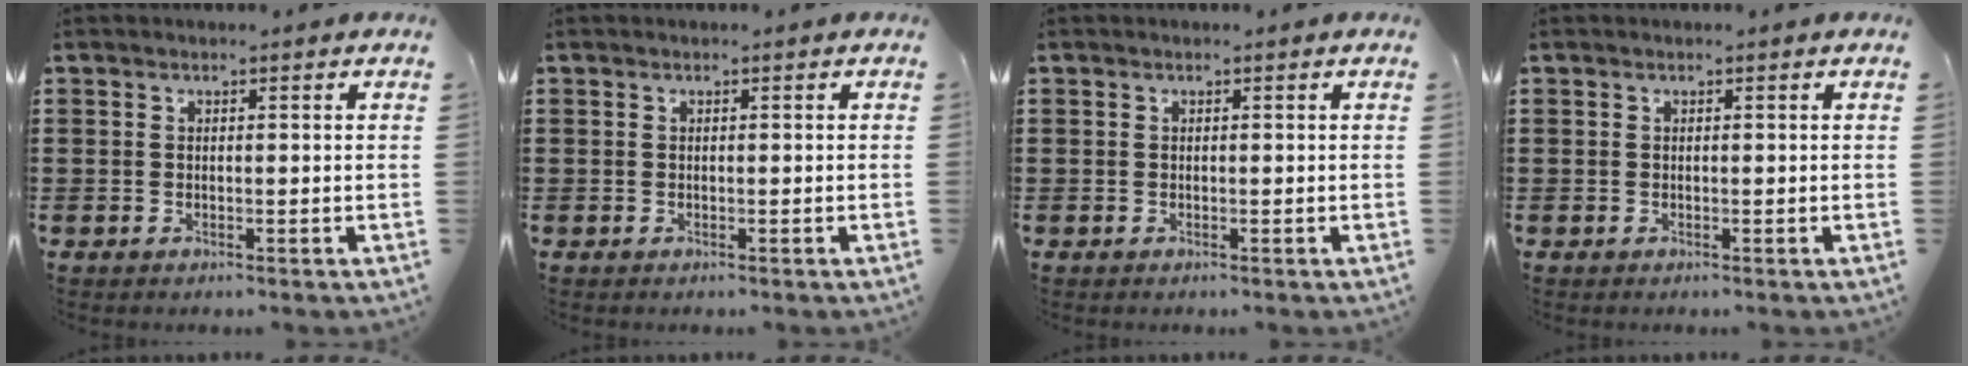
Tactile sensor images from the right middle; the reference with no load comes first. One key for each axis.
{"total": 0.0}
{"total": 0.0}
{"total": 0.0}